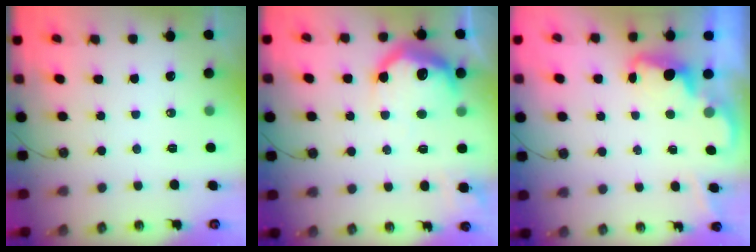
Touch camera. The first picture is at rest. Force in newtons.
{"total": 15.7, "press": 15.7, "slide": 0.4}
{"total": 2.1, "press": 2.0, "slide": 0.6}